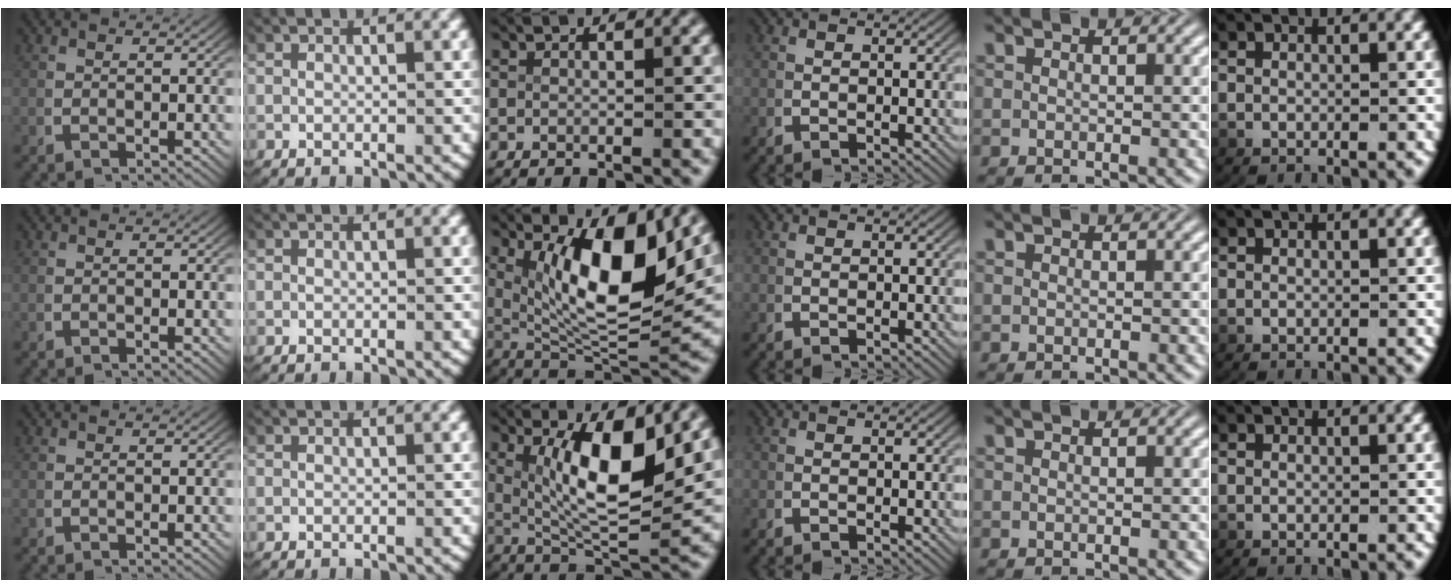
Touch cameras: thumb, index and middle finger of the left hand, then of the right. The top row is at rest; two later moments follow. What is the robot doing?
{"motion": "lift_and_place", "object": "plastic wrap"}